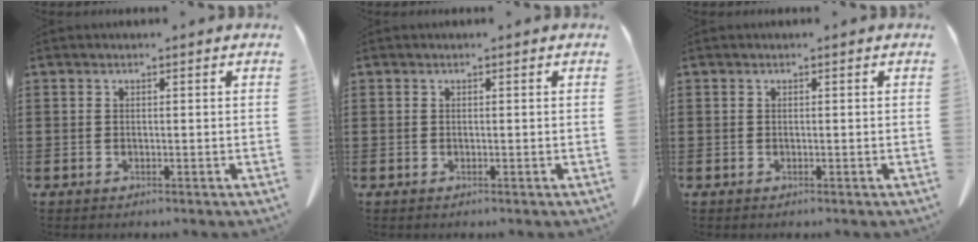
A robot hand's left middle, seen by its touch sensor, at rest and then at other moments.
{"total": 0.0}
{"total": 0.0}